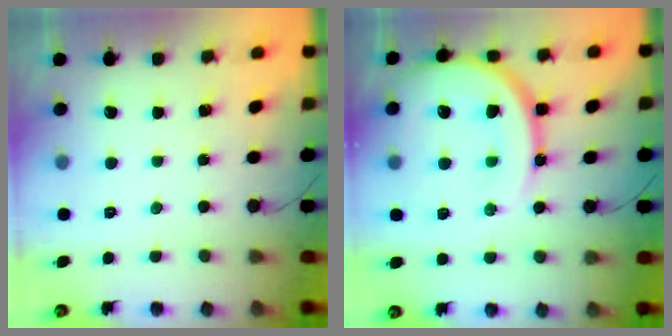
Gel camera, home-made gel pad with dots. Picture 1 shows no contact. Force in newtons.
{"total": 16.9, "press": 16.8, "slide": 1.8}